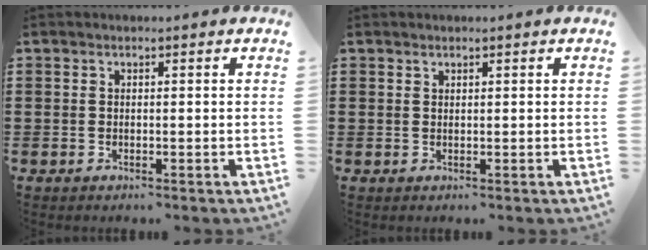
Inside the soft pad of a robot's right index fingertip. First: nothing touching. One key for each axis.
{"total": 0.5, "fx": 0.4, "fy": 0.3, "fz": 0.0, "tx": -0.001, "ty": 0.002, "tz": 0.008}